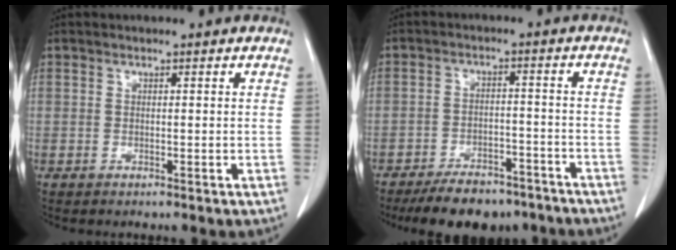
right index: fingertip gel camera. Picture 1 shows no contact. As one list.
[{"total": 10.9, "force": [-9.0, 4.5, 4.2], "torque": [-0.050, 0.006, -0.133]}]